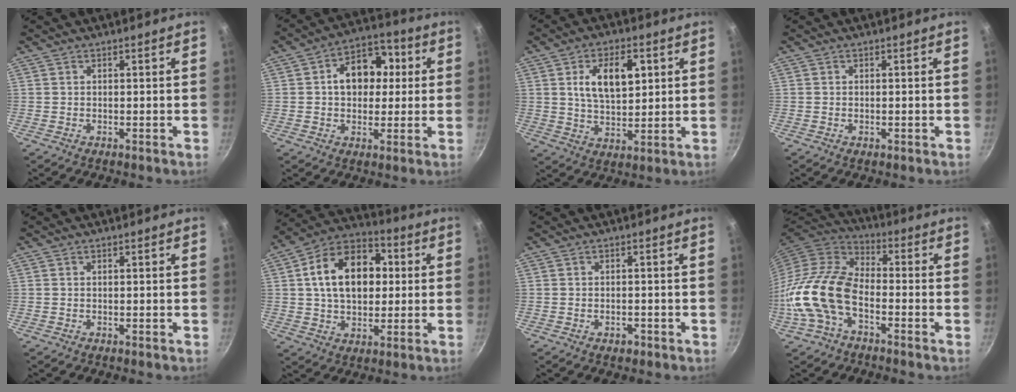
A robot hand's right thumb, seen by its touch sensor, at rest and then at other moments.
{"total": 12.1, "force": [1.8, 9.0, 7.9], "torque": [-0.071, 0.020, 0.011]}
{"total": 11.2, "force": [3.1, 6.2, 8.8], "torque": [-0.128, -0.010, 0.052]}
{"total": 0.6, "force": [-0.1, 0.3, 0.4], "torque": [-0.006, 0.001, -0.003]}
{"total": 0.0}
{"total": 17.8, "force": [2.7, 12.2, 12.7], "torque": [-0.172, 0.024, 0.030]}
{"total": 1.8, "force": [-1.0, 1.1, 1.0], "torque": [-0.014, 0.006, -0.012]}
{"total": 15.3, "force": [-4.8, 8.9, 11.5], "torque": [-0.211, 0.045, -0.109]}